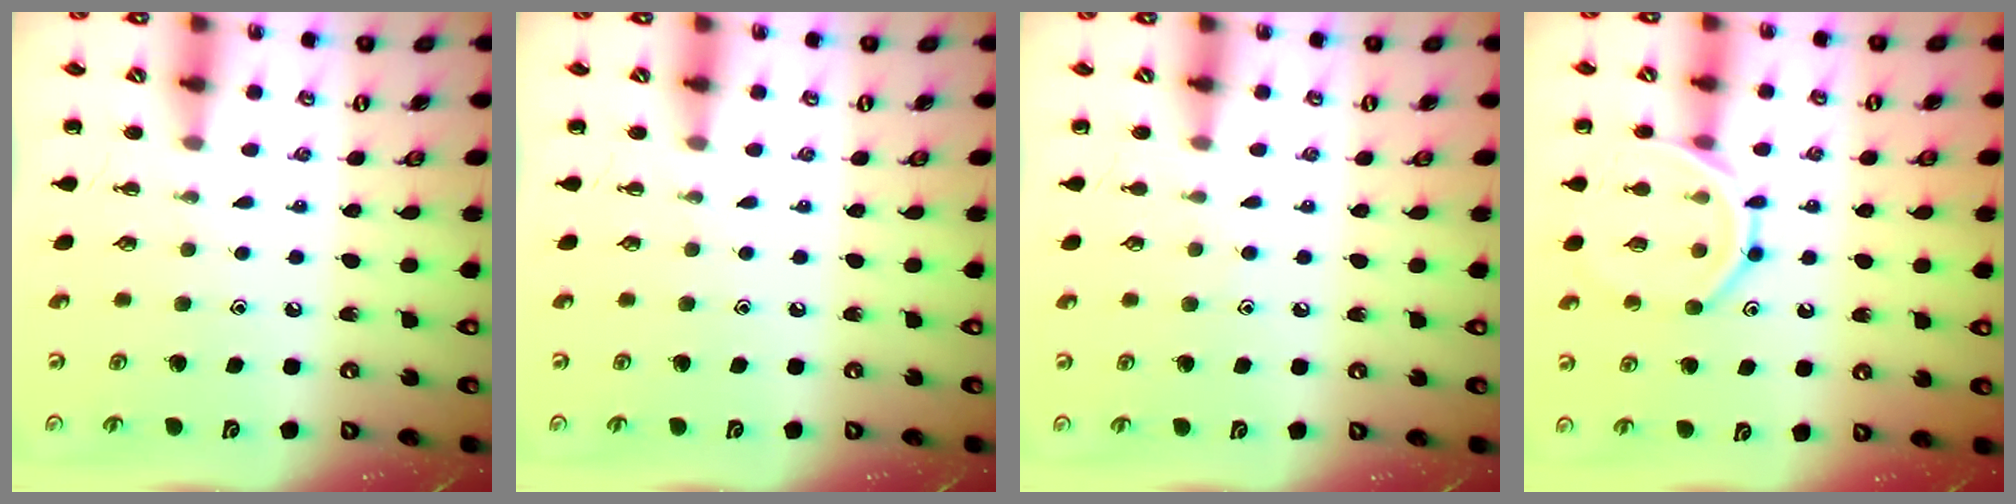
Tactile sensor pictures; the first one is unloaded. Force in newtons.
{"total": 0.0}
{"total": 4.2, "press": 3.9, "slide": 1.7}
{"total": 14.2, "press": 14.2, "slide": 1.3}